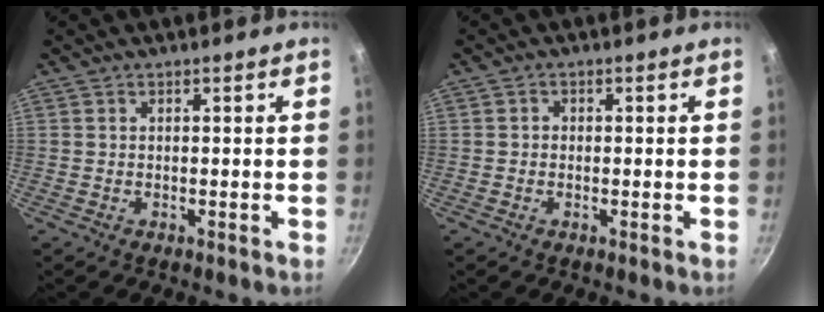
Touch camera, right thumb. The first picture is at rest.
{"total": 1.0, "force": [-0.1, 1.0, 0.3], "torque": [-0.002, 0.003, -0.004]}